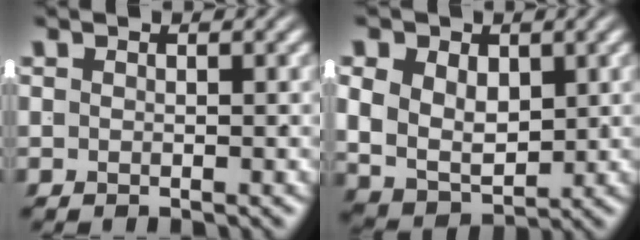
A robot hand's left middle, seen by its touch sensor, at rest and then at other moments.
{"total": 9.2, "force": [0.4, 7.8, 4.9], "torque": [-0.114, -0.035, 0.011]}